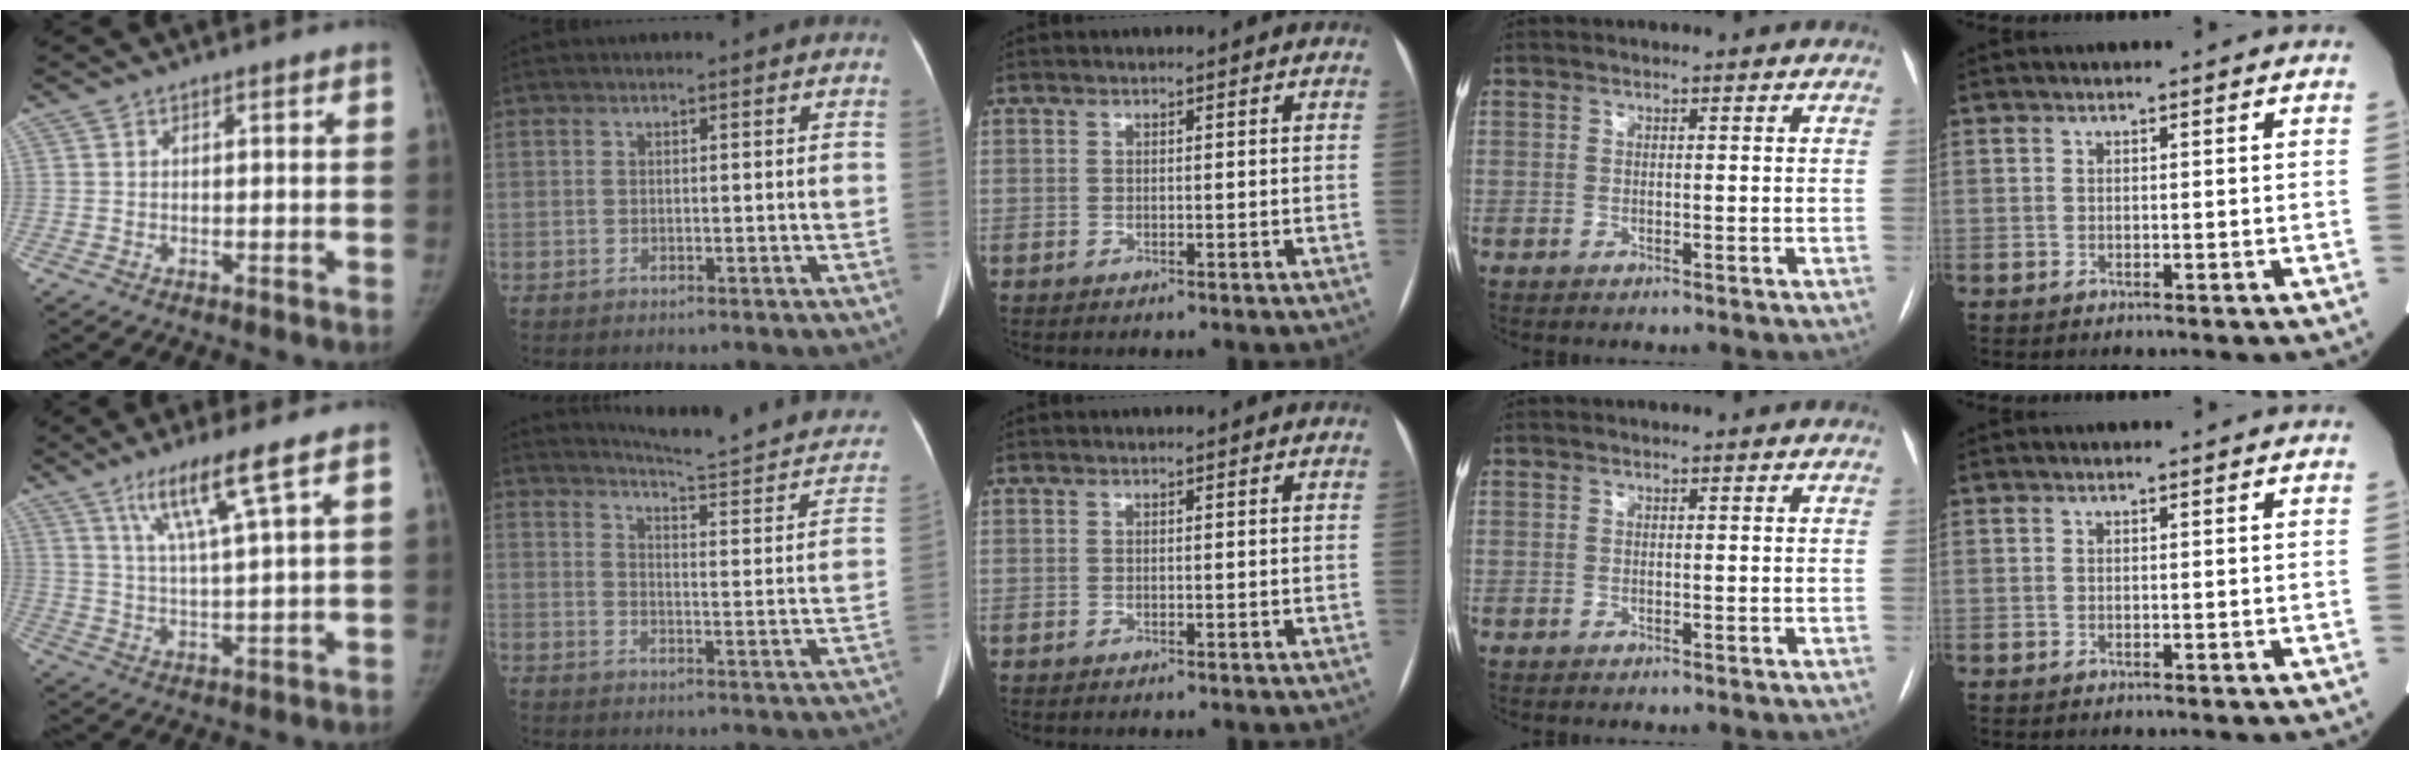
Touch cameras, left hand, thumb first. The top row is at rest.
{"thumb": {"total": 9.2, "force": [5.2, -0.3, 7.6], "torque": [-0.145, -0.023, 0.104]}, "index": {"total": 18.3, "force": [16.6, 1.9, 7.4], "torque": [-0.091, -0.058, 0.189]}}